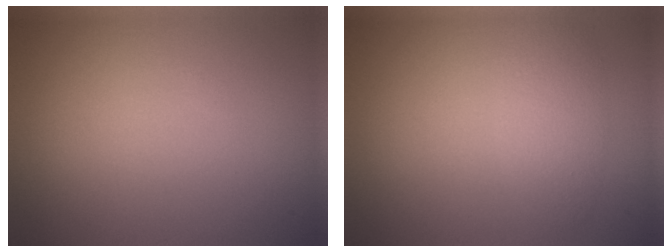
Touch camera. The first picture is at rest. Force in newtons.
{"total": 2.4, "press": 2.4, "slide": 0.1}